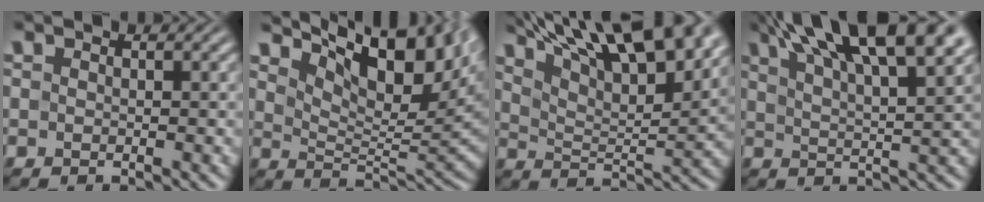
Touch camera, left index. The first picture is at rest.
{"total": 12.6, "force": [7.6, 4.6, 8.9], "torque": [-0.125, 0.023, 0.122]}
{"total": 15.1, "force": [10.7, 5.0, 9.4], "torque": [-0.141, 0.032, 0.136]}
{"total": 13.2, "force": [8.4, 3.8, 9.5], "torque": [-0.121, 0.037, 0.114]}